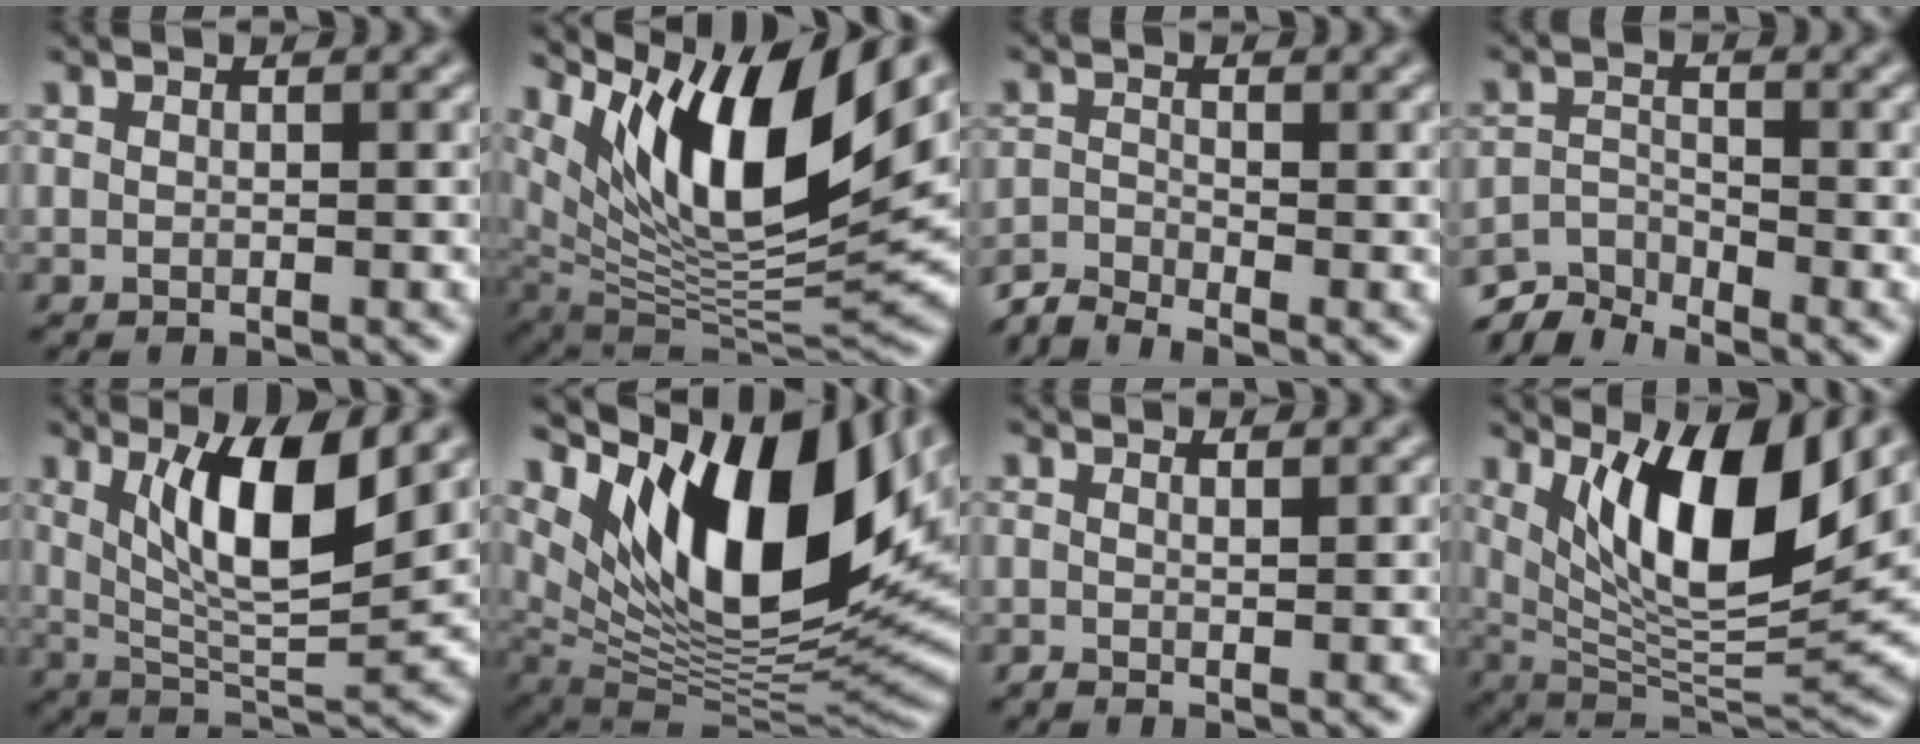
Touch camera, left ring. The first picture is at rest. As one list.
[{"total": 13.4, "force": [6.1, 4.6, 11.0], "torque": [-0.184, -0.008, 0.117]}, {"total": 2.5, "force": [-2.3, 0.3, 0.7], "torque": [-0.017, -0.005, -0.059]}, {"total": 3.7, "force": [-3.5, 0.9, 0.7], "torque": [-0.011, -0.003, -0.076]}, {"total": 8.0, "force": [3.1, 2.1, 7.1], "torque": [-0.122, -0.015, 0.059]}, {"total": 15.7, "force": [6.1, 7.4, 12.4], "torque": [-0.201, -0.004, 0.107]}, {"total": 0.9, "force": [0.3, 0.2, 0.8], "torque": [-0.009, 0.003, 0.002]}, {"total": 11.3, "force": [4.8, 3.2, 9.7], "torque": [-0.155, -0.018, 0.094]}]